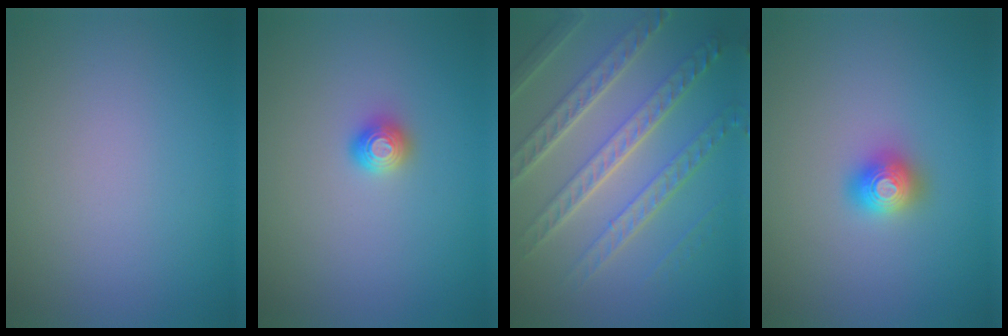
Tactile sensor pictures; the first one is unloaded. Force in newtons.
{"total": 1.3, "press": 1.2, "slide": 0.5}
{"total": 7.9, "press": 5.5, "slide": 5.6}
{"total": 2.0, "press": 2.0, "slide": 0.2}